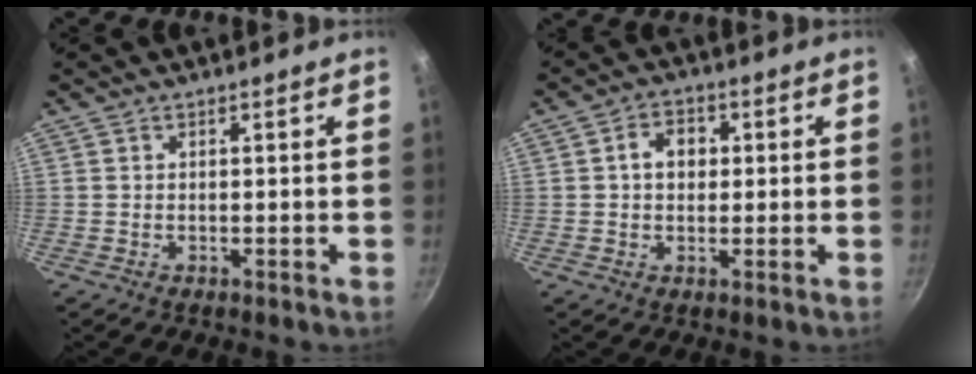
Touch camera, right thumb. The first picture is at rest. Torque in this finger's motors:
{"motor_torque": [0.47, 0.63, 0.64, -0.15, 0.05]}